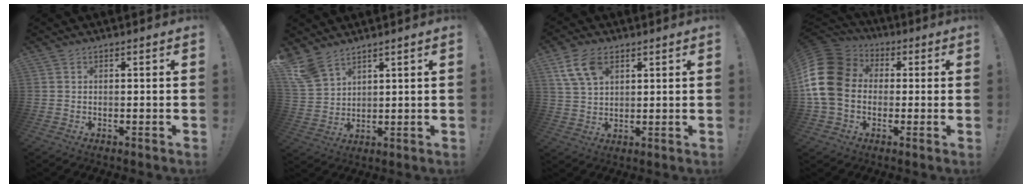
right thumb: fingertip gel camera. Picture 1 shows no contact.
{"total": 7.9, "force": [6.1, 3.9, 3.3], "torque": [-0.079, -0.031, 0.122]}
{"total": 8.9, "force": [4.5, 5.2, 5.6], "torque": [-0.110, -0.007, 0.089]}
{"total": 17.8, "force": [1.1, 14.0, 11.0], "torque": [-0.204, 0.011, 0.021]}